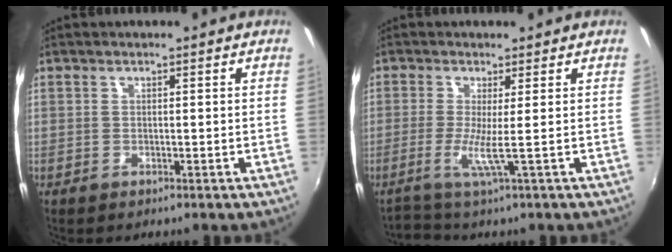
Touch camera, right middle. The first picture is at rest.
{"total": 3.0, "force": [-0.9, -1.1, 2.7], "torque": [-0.073, -0.006, -0.026]}